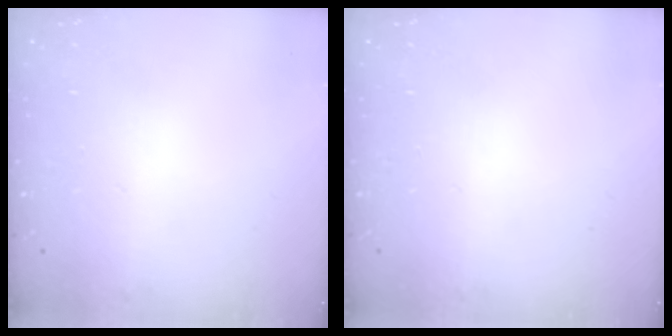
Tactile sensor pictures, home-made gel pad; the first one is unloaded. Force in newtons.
{"total": 0.0}